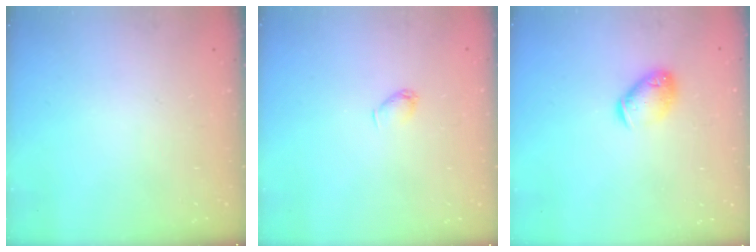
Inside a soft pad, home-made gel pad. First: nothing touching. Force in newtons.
{"total": 3.2, "press": 3.2, "slide": 0.5}
{"total": 9.6, "press": 9.5, "slide": 1.7}